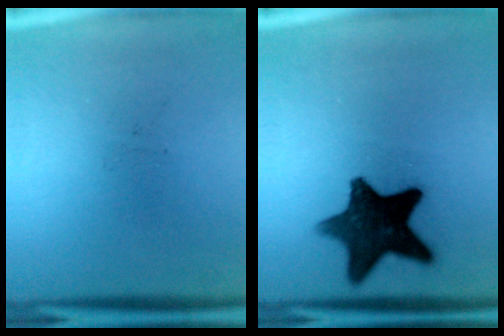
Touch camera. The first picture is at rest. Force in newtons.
{"total": 13.8}